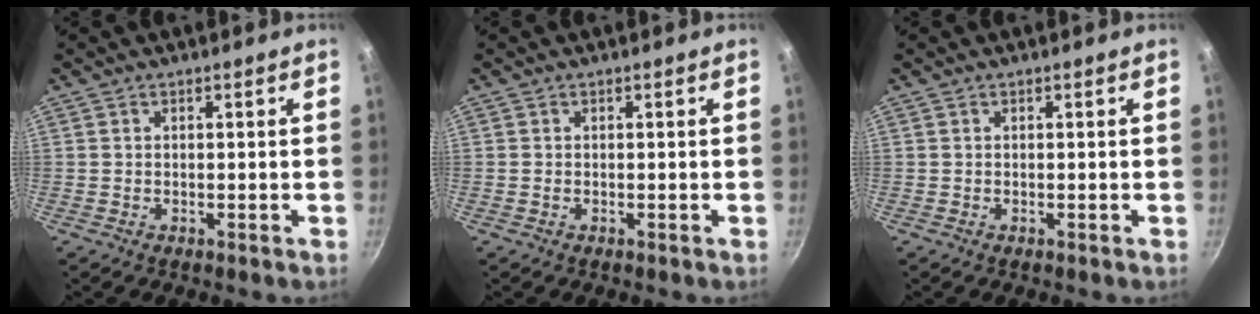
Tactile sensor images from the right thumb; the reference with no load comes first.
{"total": 0.0}
{"total": 0.0}